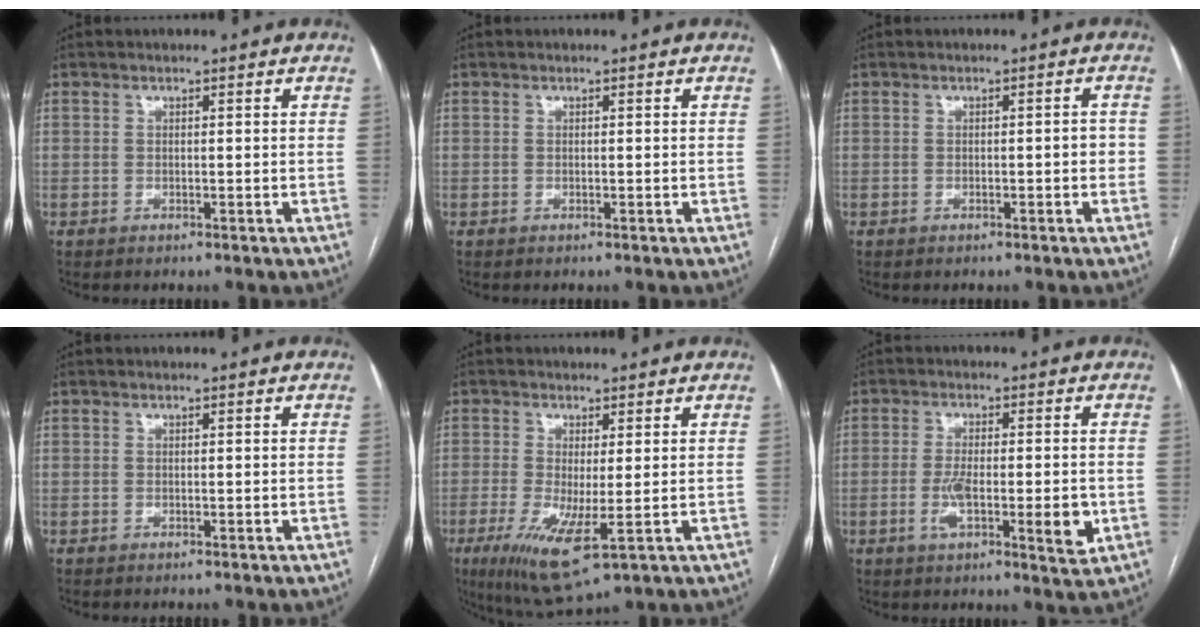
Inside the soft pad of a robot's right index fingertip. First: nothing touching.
{"total": 0.0}
{"total": 1.8, "force": [-0.4, 0.4, 1.7], "torque": [-0.020, 0.003, -0.007]}
{"total": 0.0}
{"total": 9.4, "force": [-2.8, 1.9, 8.8], "torque": [-0.164, -0.029, -0.038]}
{"total": 9.0, "force": [-2.3, 1.8, 8.5], "torque": [-0.139, -0.011, -0.035]}